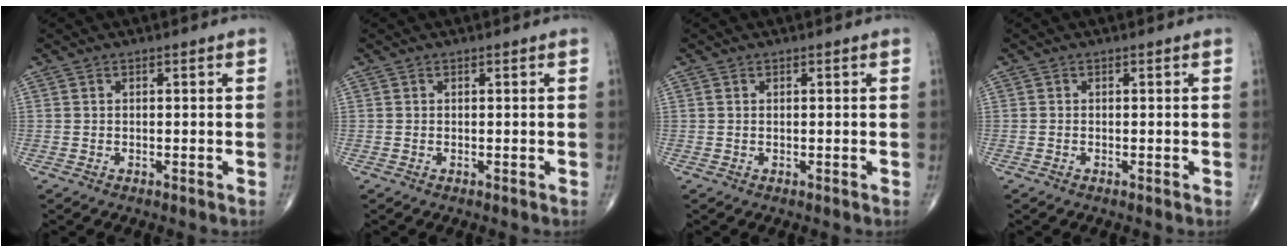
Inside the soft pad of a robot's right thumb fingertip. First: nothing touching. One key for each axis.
{"total": 0.0}
{"total": 0.0}
{"total": 0.0}